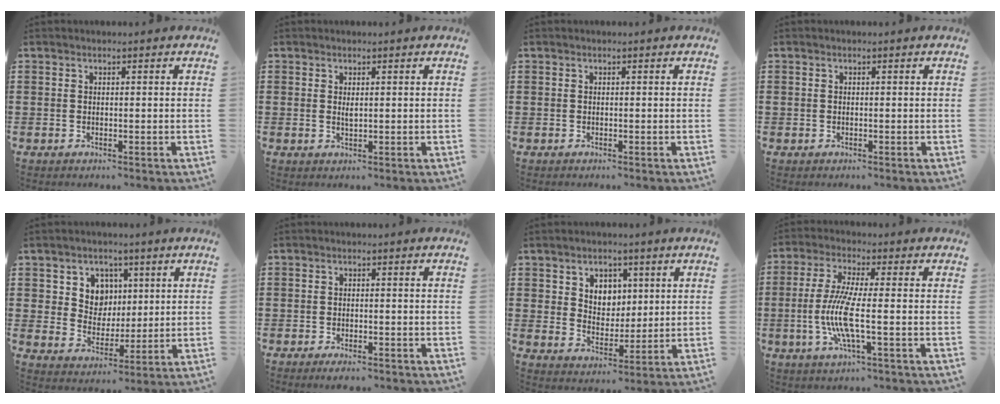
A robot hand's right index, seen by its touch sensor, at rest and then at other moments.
{"total": 1.2, "force": [0.4, 0.4, 1.1], "torque": [-0.023, 0.000, 0.008]}
{"total": 0.0}
{"total": 0.0}
{"total": 6.3, "force": [2.4, 5.5, 1.9], "torque": [-0.058, 0.013, 0.040]}
{"total": 1.6, "force": [-1.5, 0.1, 0.5], "torque": [-0.012, -0.003, -0.028]}
{"total": 4.7, "force": [2.1, 4.0, 1.2], "torque": [-0.036, 0.008, 0.035]}
{"total": 8.3, "force": [-1.7, 1.0, 8.1], "torque": [-0.181, -0.022, -0.042]}